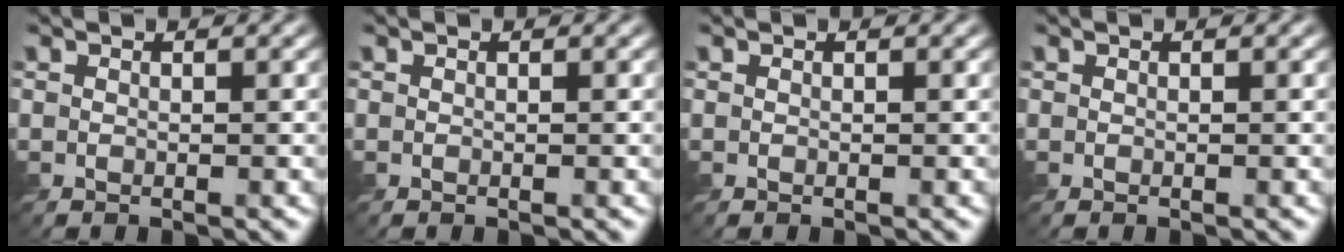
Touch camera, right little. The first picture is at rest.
{"total": 0.0}
{"total": 0.0}
{"total": 0.0}